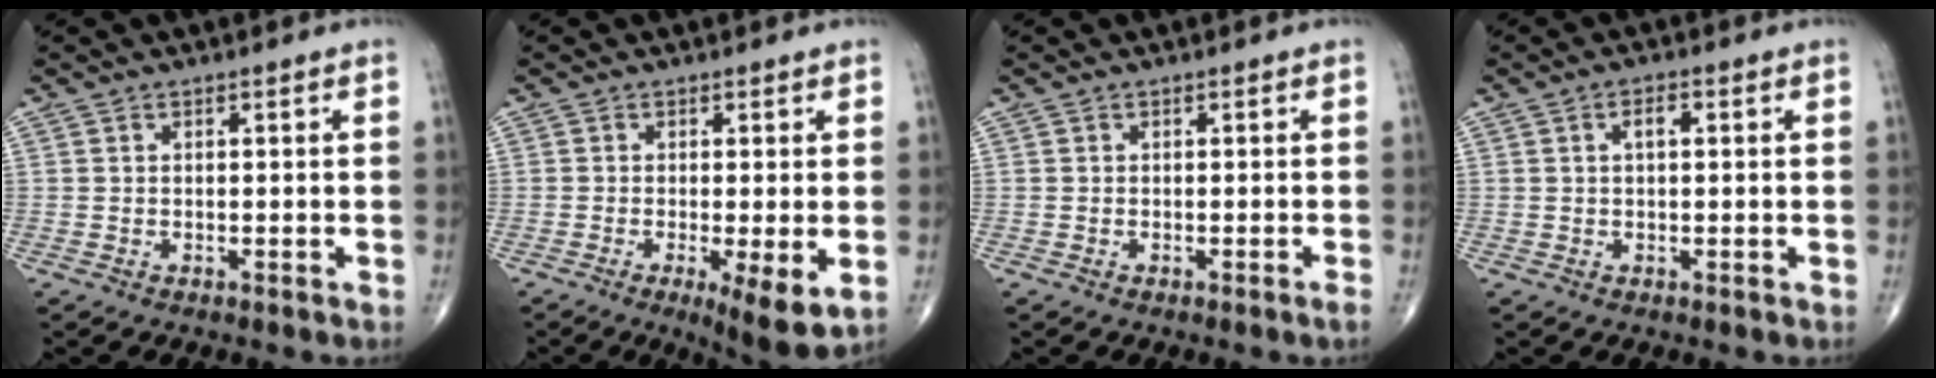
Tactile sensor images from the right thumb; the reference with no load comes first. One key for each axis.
{"total": 7.3, "fx": -1.9, "fy": 1.6, "fz": 6.9, "tx": -0.109, "ty": -0.023, "tz": -0.029}
{"total": 0.8, "fx": -0.5, "fy": -0.2, "fz": 0.6, "tx": -0.012, "ty": 0.000, "tz": -0.008}
{"total": 2.5, "fx": 0.5, "fy": 1.1, "fz": 2.1, "tx": -0.038, "ty": 0.004, "tz": 0.007}